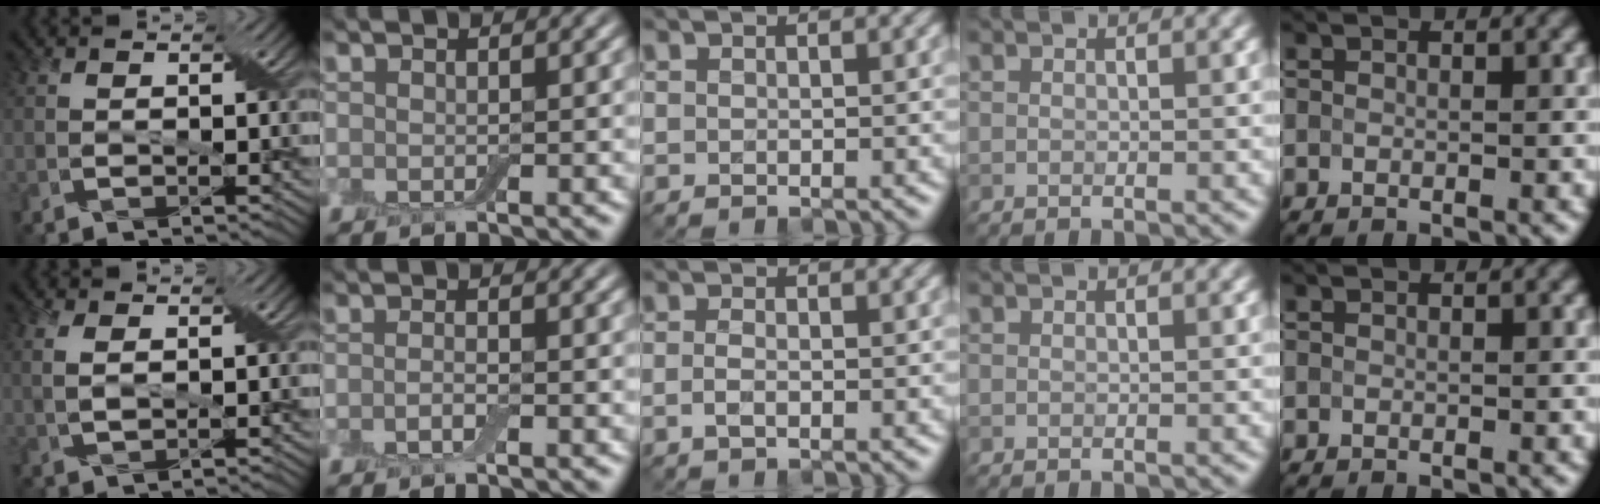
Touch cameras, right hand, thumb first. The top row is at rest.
{"thumb": {"total": 2.4, "force": [0.9, 0.9, 2.0], "torque": [-0.052, 0.004, 0.021]}, "index": {"total": 1.1, "force": [-0.6, 0.3, 0.9], "torque": [-0.020, -0.001, -0.012]}, "middle": {"total": 1.3, "force": [-0.4, 0.5, 1.1], "torque": [-0.026, -0.003, -0.011]}}